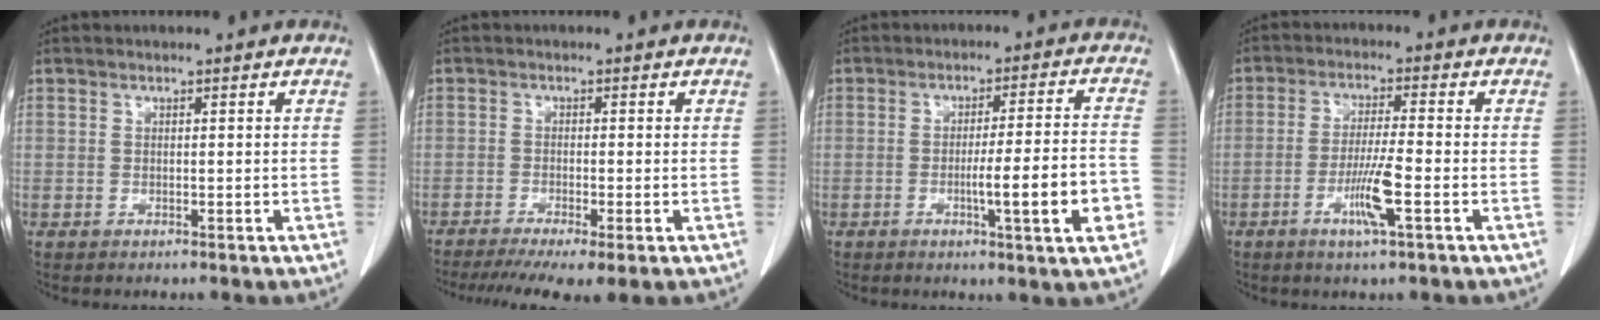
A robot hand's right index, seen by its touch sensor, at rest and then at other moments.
{"total": 8.6, "force": [-6.0, 1.1, 6.0], "torque": [-0.094, -0.015, -0.098]}
{"total": 10.3, "force": [-3.2, -0.1, 9.8], "torque": [-0.146, -0.004, -0.048]}
{"total": 6.5, "force": [-2.5, -0.1, 6.0], "torque": [-0.114, -0.010, -0.048]}